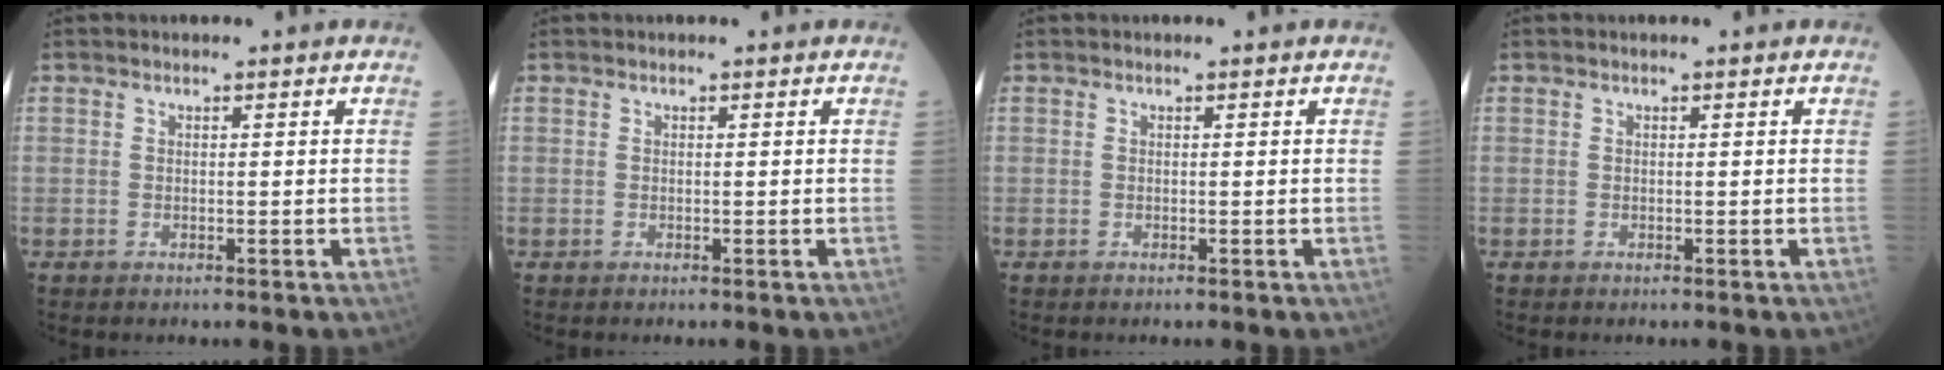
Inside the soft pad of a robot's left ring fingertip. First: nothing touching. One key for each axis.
{"total": 0.0}
{"total": 0.0}
{"total": 0.0}